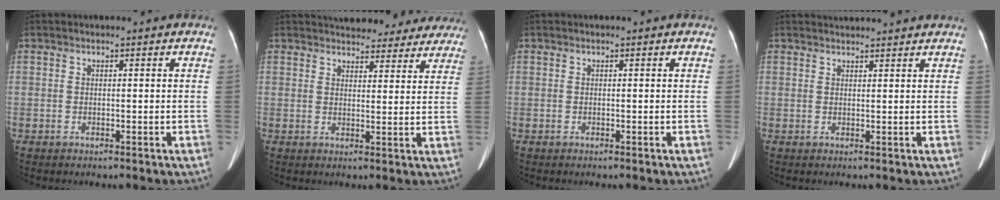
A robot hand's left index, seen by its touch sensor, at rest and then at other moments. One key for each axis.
{"total": 18.6, "fx": 16.9, "fy": 6.1, "fz": 4.8, "tx": -0.052, "ty": 0.010, "tz": 0.195}
{"total": 0.0}
{"total": 5.2, "fx": 5.1, "fy": 0.1, "fz": 1.1, "tx": -0.016, "ty": 0.029, "tz": 0.059}